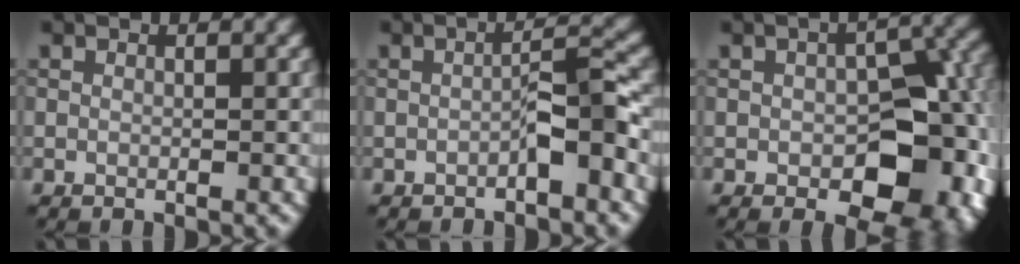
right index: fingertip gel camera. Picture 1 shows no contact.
{"total": 2.8, "force": [-1.3, 0.4, 2.4], "torque": [-0.038, 0.015, -0.023]}
{"total": 11.0, "force": [-2.0, 6.3, 8.8], "torque": [-0.101, -0.010, -0.019]}